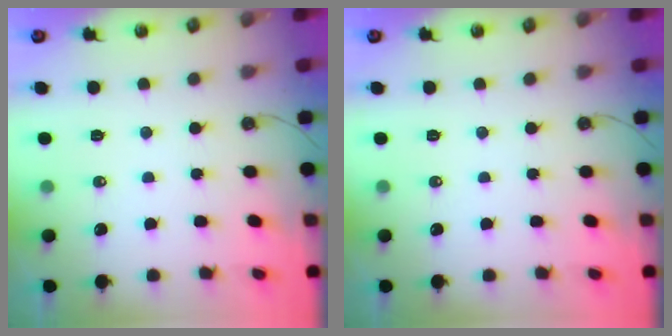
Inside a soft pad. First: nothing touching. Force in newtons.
{"total": 0.0}